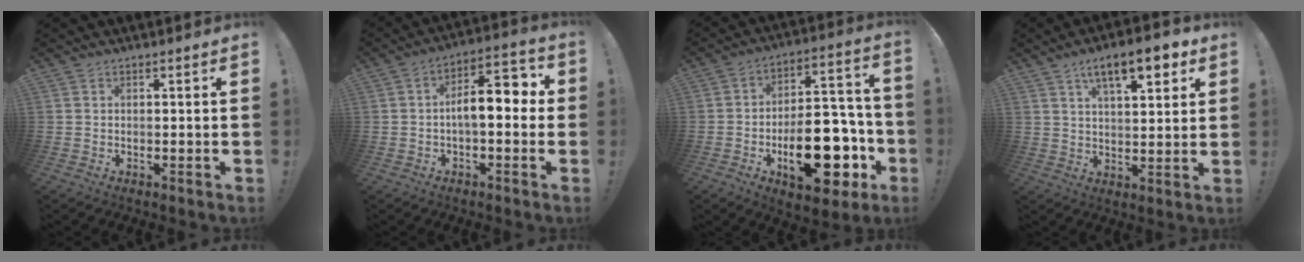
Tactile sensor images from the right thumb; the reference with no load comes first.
{"total": 11.5, "force": [-0.3, 5.0, 10.4], "torque": [-0.157, 0.013, -0.005]}
{"total": 24.5, "force": [-8.9, 12.4, 19.1], "torque": [-0.268, 0.061, -0.123]}
{"total": 12.2, "force": [6.4, 4.3, 9.5], "torque": [-0.140, -0.020, 0.104]}